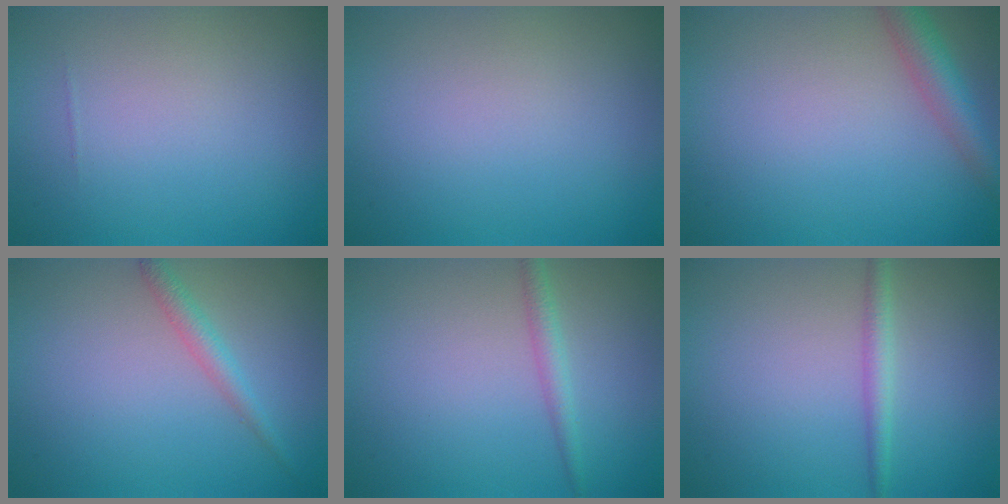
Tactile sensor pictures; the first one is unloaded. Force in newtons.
{"total": 0.0}
{"total": 3.5, "press": 3.5, "slide": 0.1}
{"total": 1.8, "press": 1.8, "slide": 0.0}
{"total": 1.7, "press": 1.7, "slide": 0.0}
{"total": 1.7, "press": 1.7, "slide": 0.1}